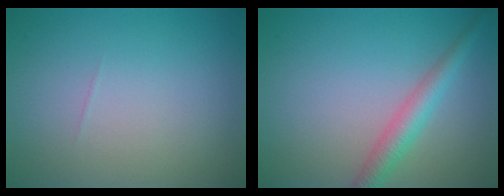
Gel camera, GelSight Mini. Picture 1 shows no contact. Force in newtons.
{"total": 2.9, "press": 2.9, "slide": 0.1}